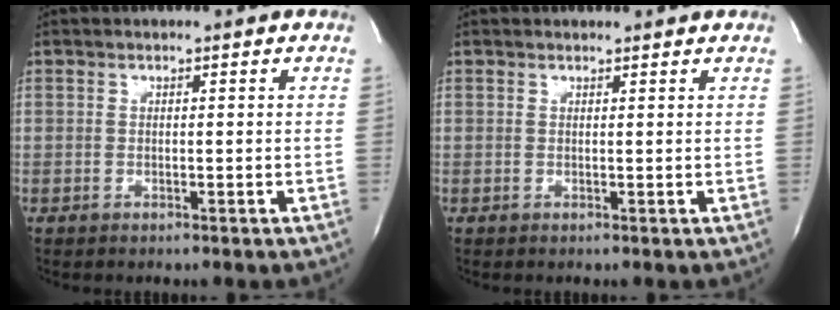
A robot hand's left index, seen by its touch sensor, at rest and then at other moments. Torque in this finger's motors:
{"motor_torque": [0.57, -0.56, 0.01, 0.01]}